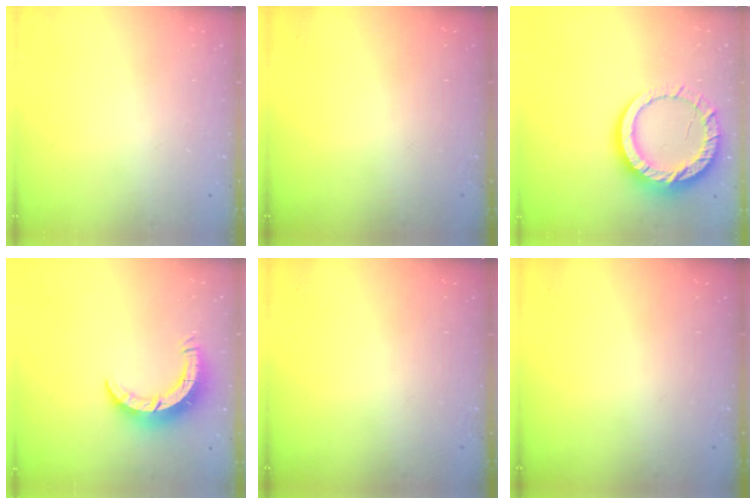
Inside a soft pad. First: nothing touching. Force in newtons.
{"total": 0.0}
{"total": 16.0, "press": 15.9, "slide": 1.4}
{"total": 7.8, "press": 7.7, "slide": 0.8}
{"total": 0.0}
{"total": 0.0}